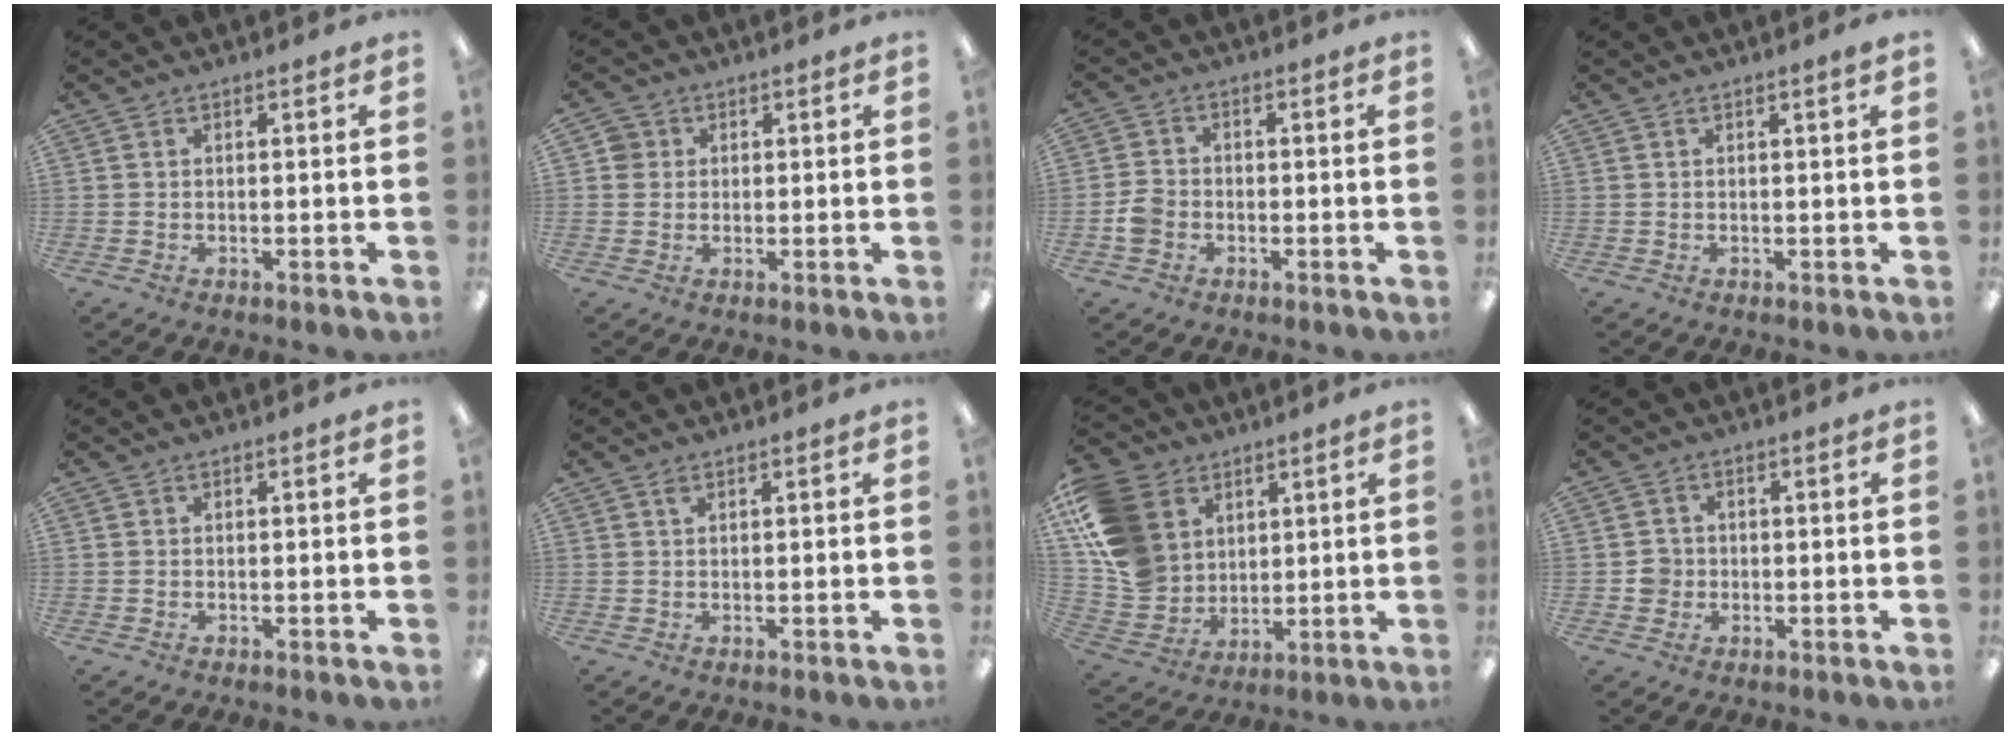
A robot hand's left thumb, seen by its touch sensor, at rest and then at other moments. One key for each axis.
{"total": 3.4, "fx": 1.0, "fy": 3.2, "fz": 0.3, "tx": 0.001, "ty": 0.003, "tz": 0.014}
{"total": 4.1, "fx": -1.5, "fy": 3.3, "fz": 1.9, "tx": -0.030, "ty": 0.011, "tz": -0.026}
{"total": 0.9, "fx": 0.4, "fy": -0.1, "fz": 0.8, "tx": -0.014, "ty": -0.001, "tz": 0.007}
{"total": 0.0}
{"total": 0.9, "fx": 0.7, "fy": 0.4, "fz": 0.6, "tx": -0.014, "ty": 0.001, "tz": 0.012}
{"total": 15.4, "fx": 6.2, "fy": 12.4, "fz": 6.9, "tx": -0.169, "ty": -0.020, "tz": 0.123}
{"total": 3.6, "fx": -0.5, "fy": 3.5, "fz": 0.7, "tx": -0.007, "ty": 0.003, "tz": -0.011}